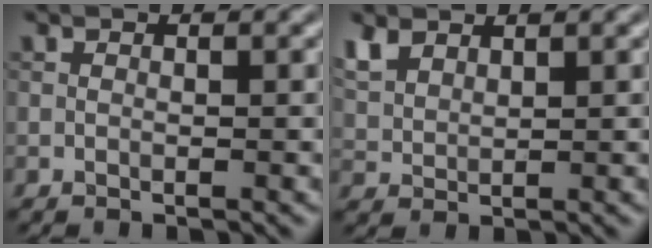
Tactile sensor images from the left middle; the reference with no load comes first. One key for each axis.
{"total": 2.8, "fx": 2.0, "fy": 1.5, "fz": 1.3, "tx": -0.038, "ty": 0.004, "tz": 0.047}